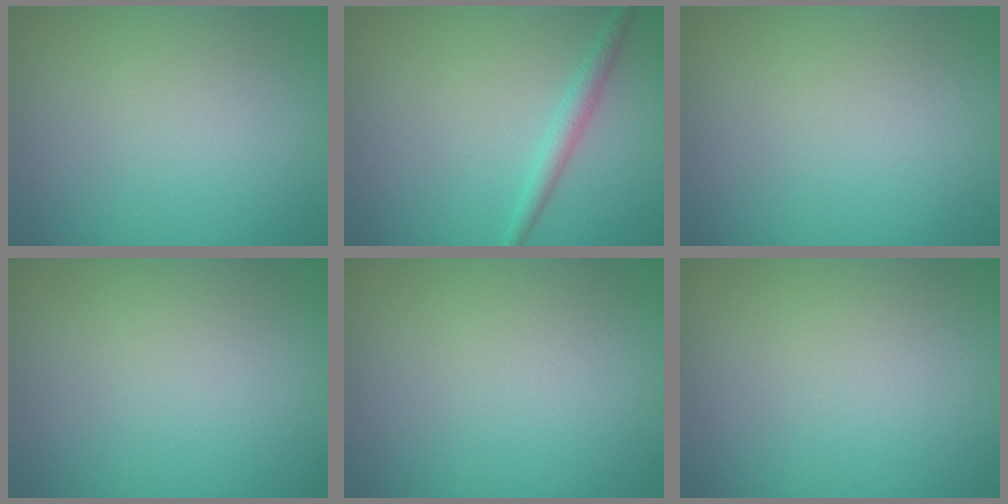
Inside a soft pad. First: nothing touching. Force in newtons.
{"total": 1.8, "press": 1.8, "slide": 0.0}
{"total": 0.0}
{"total": 0.0}
{"total": 0.0}
{"total": 0.0}